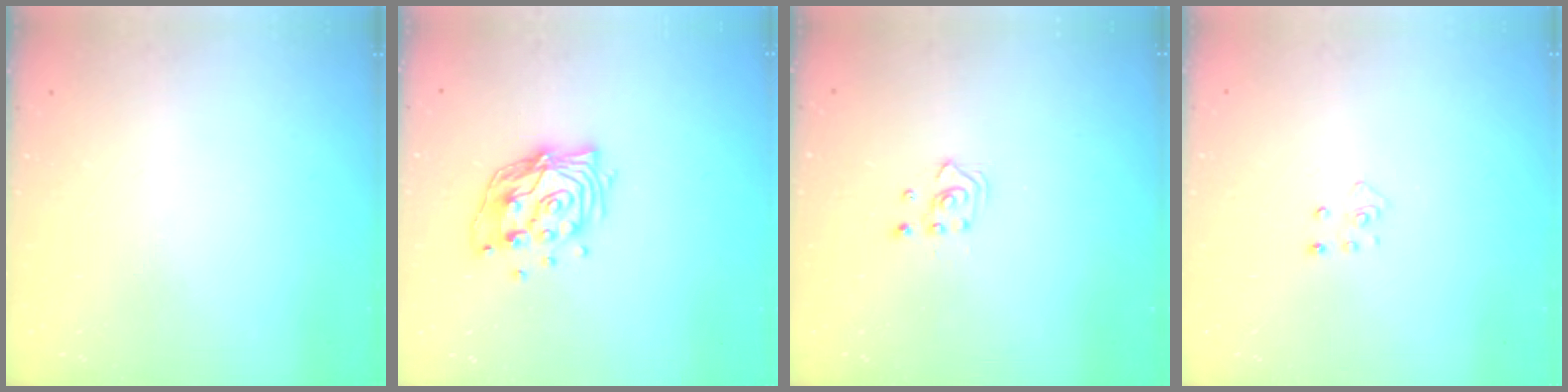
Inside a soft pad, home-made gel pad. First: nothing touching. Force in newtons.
{"total": 13.1, "press": 13.1, "slide": 1.2}
{"total": 2.5, "press": 2.5, "slide": 0.3}
{"total": 3.3, "press": 3.3, "slide": 0.3}